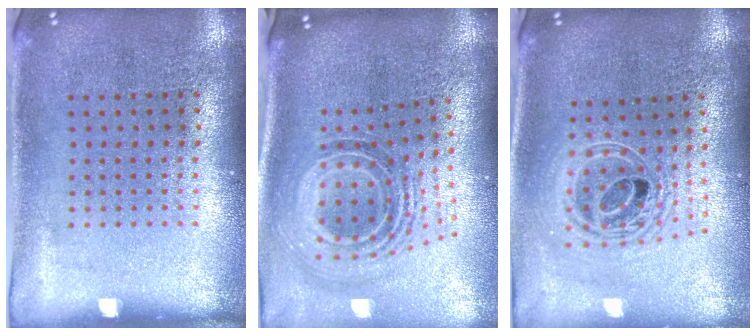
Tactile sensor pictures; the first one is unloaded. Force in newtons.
{"total": 1.9, "press": 1.4, "slide": 1.2}
{"total": 2.1, "press": 1.6, "slide": 1.3}